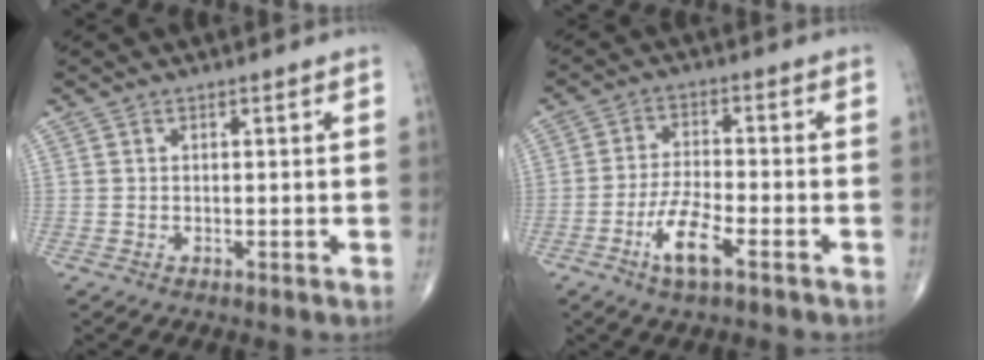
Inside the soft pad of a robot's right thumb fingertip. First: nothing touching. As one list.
[{"total": 7.5, "force": [-3.9, 2.1, 6.1], "torque": [-0.124, 0.017, -0.072]}]